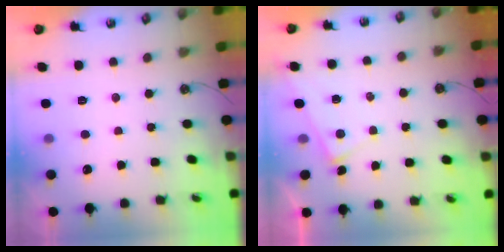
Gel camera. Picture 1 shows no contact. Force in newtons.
{"total": 2.9, "press": 2.9, "slide": 0.3}